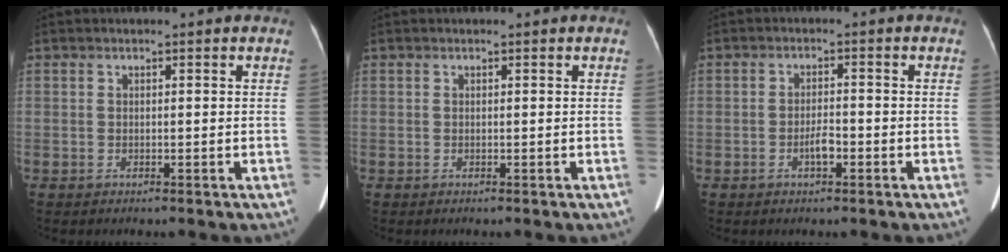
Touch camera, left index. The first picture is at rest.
{"total": 0.0}
{"total": 2.4, "force": [-1.3, 0.7, 1.9], "torque": [-0.035, 0.002, -0.023]}